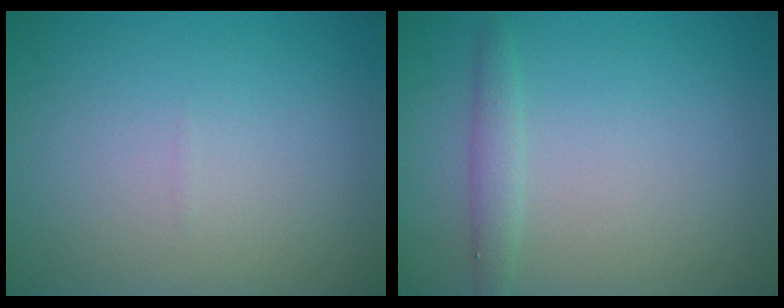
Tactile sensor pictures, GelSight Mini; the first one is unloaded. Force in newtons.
{"total": 1.5, "press": 1.5, "slide": 0.0}